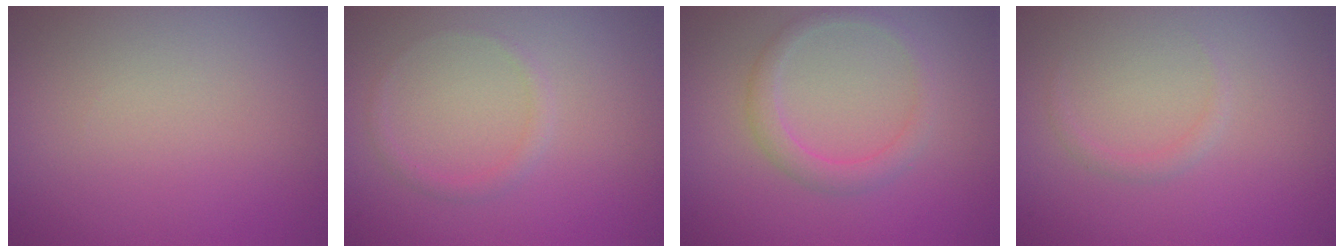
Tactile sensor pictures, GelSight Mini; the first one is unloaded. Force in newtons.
{"total": 0.9, "press": 0.9, "slide": 0.1}
{"total": 2.1, "press": 2.1, "slide": 0.1}
{"total": 0.7, "press": 0.7, "slide": 0.1}